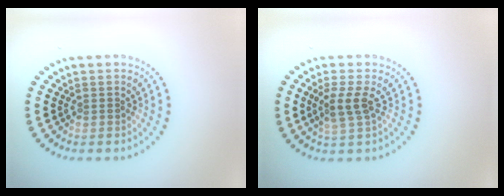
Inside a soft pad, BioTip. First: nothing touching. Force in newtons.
{"total": 2.2, "press": 2.0, "slide": 1.0}